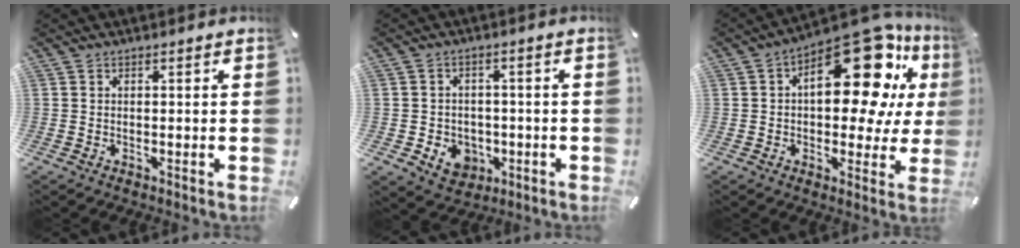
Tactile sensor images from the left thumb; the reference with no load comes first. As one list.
[{"total": 6.6, "force": [-1.9, 5.9, 2.4], "torque": [-0.040, 0.011, -0.032]}, {"total": 23.8, "force": [8.6, 11.8, 18.8], "torque": [-0.233, -0.067, 0.139]}]